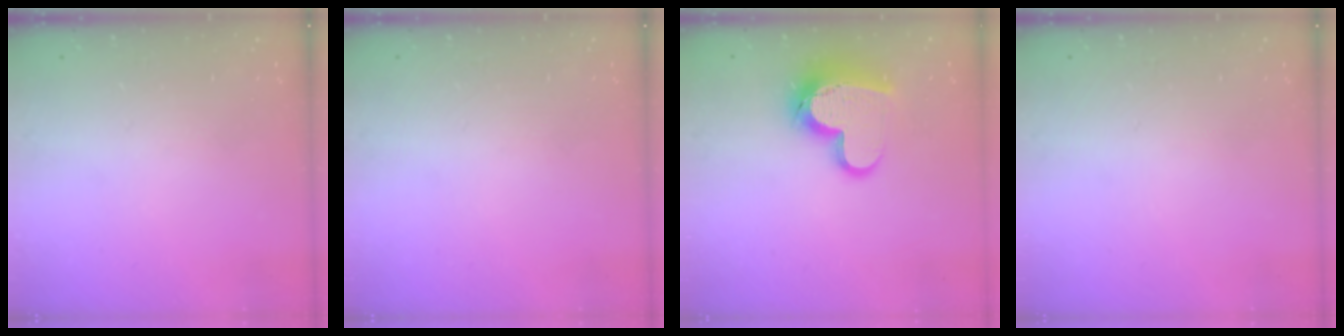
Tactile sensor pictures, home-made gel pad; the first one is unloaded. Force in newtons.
{"total": 0.0}
{"total": 15.5, "press": 15.4, "slide": 1.6}
{"total": 0.0}